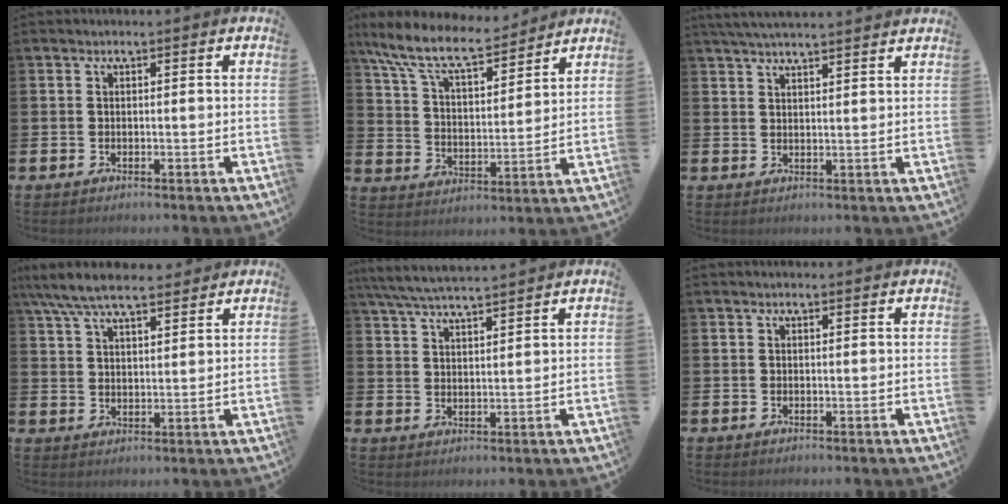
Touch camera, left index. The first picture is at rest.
{"total": 10.4, "force": [9.0, 2.6, 4.4], "torque": [-0.122, -0.051, 0.158]}
{"total": 3.9, "force": [3.7, -0.1, 1.0], "torque": [-0.023, -0.011, 0.068]}
{"total": 7.7, "force": [6.9, 1.8, 2.9], "torque": [-0.079, -0.022, 0.127]}
{"total": 5.7, "force": [5.4, 0.1, 1.7], "torque": [-0.050, -0.024, 0.098]}
{"total": 0.5, "force": [0.5, 0.0, 0.2], "torque": [0.008, -0.003, 0.006]}